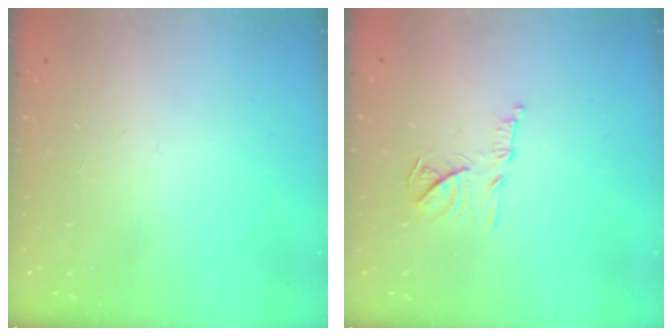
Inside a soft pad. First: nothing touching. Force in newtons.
{"total": 11.8, "press": 11.8, "slide": 0.7}